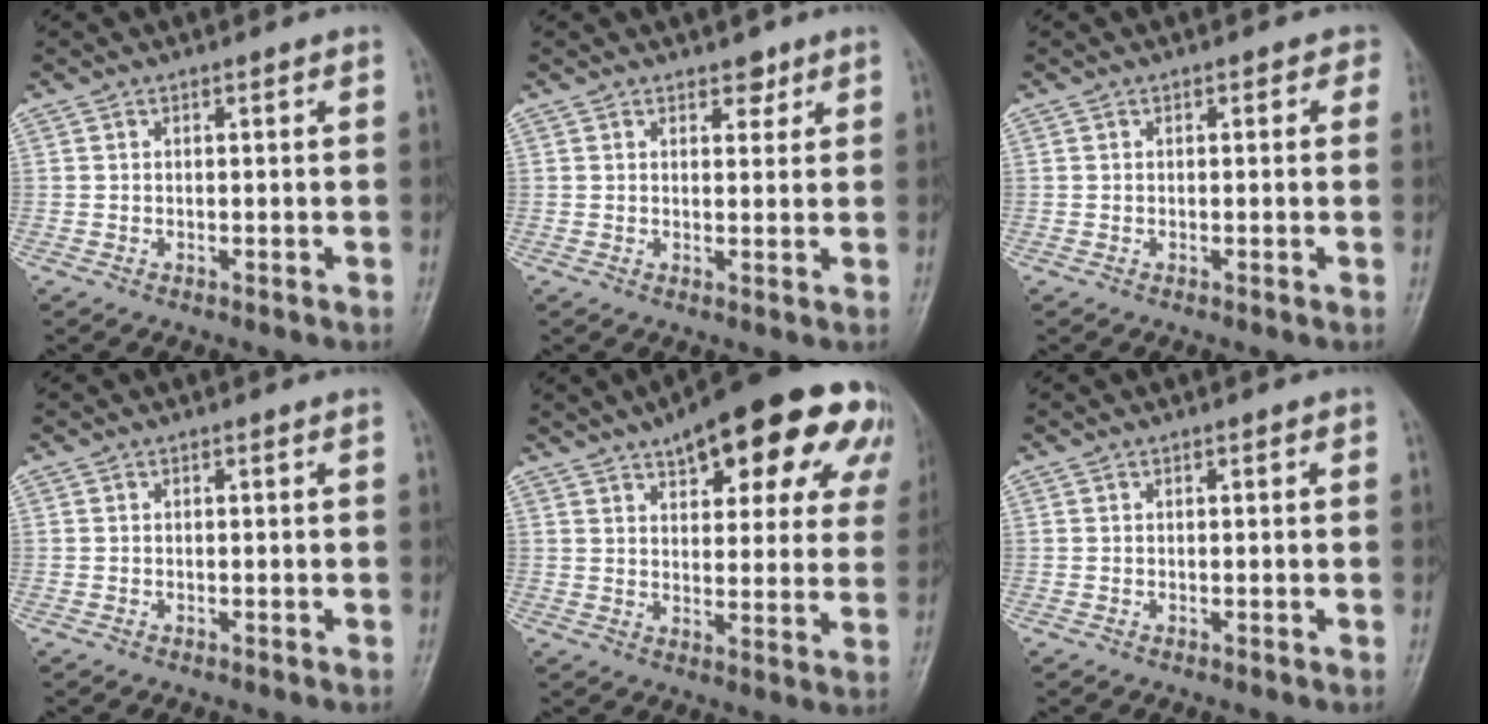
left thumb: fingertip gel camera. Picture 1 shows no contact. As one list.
[{"total": 2.6, "force": [1.8, 1.5, 1.0], "torque": [0.004, -0.010, 0.024]}, {"total": 1.7, "force": [0.6, 1.2, 1.1], "torque": [0.009, 0.004, -0.001]}, {"total": 0.0}, {"total": 23.2, "force": [12.2, 9.2, 17.5], "torque": [-0.200, -0.005, 0.156]}, {"total": 0.7, "force": [0.3, 0.3, 0.6], "torque": [-0.007, 0.001, 0.003]}]